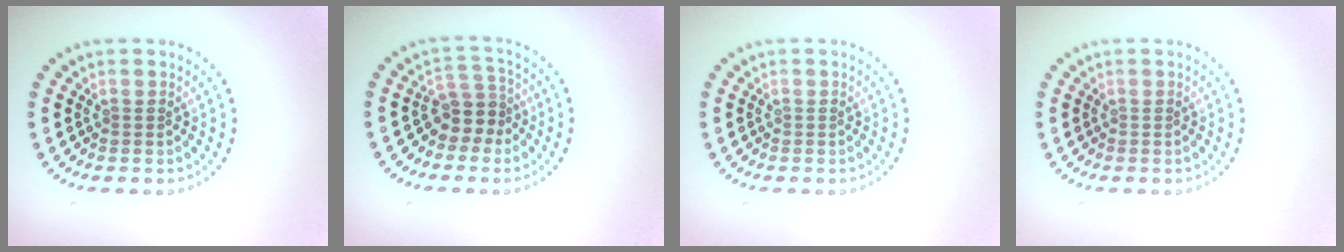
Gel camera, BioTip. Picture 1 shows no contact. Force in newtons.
{"total": 2.8, "press": 2.3, "slide": 1.6}
{"total": 0.0}
{"total": 0.0}